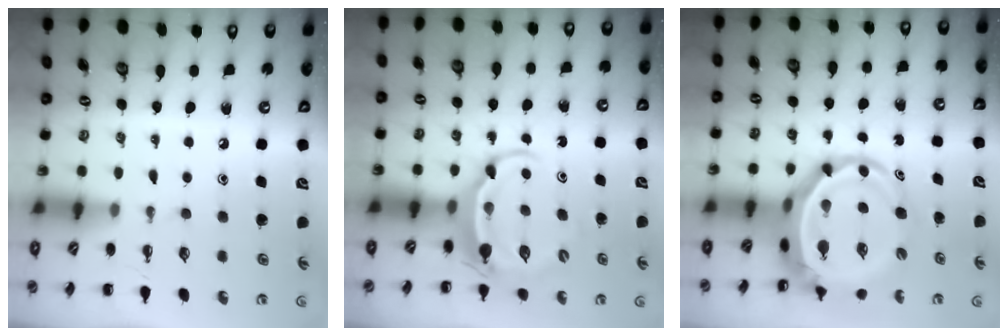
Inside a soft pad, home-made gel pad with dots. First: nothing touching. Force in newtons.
{"total": 5.3, "press": 5.2, "slide": 0.9}
{"total": 8.3, "press": 8.0, "slide": 2.3}